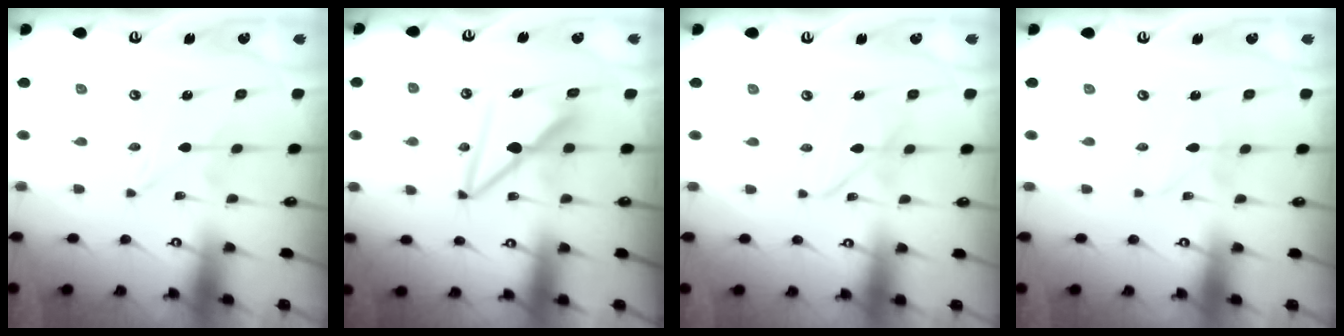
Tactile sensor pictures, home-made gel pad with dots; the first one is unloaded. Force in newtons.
{"total": 9.1, "press": 9.1, "slide": 0.7}
{"total": 6.9, "press": 6.9, "slide": 0.6}
{"total": 2.3, "press": 2.3, "slide": 0.0}